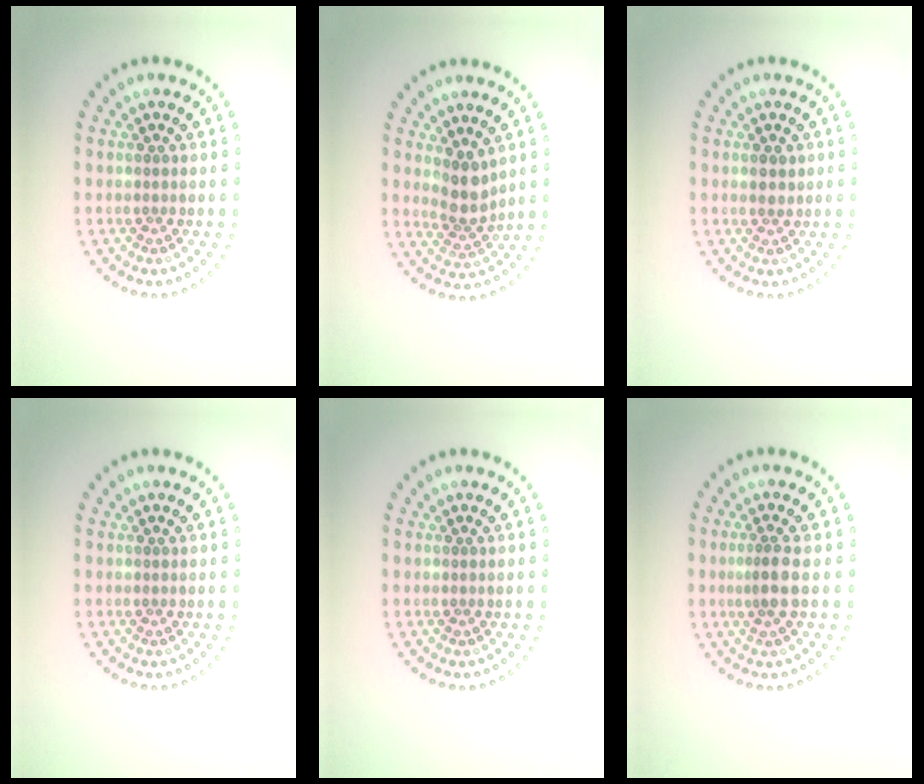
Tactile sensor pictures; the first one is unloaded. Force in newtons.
{"total": 2.7, "press": 2.2, "slide": 1.6}
{"total": 1.3, "press": 1.3, "slide": 0.4}
{"total": 0.0}
{"total": 0.0}
{"total": 2.1, "press": 1.6, "slide": 1.3}